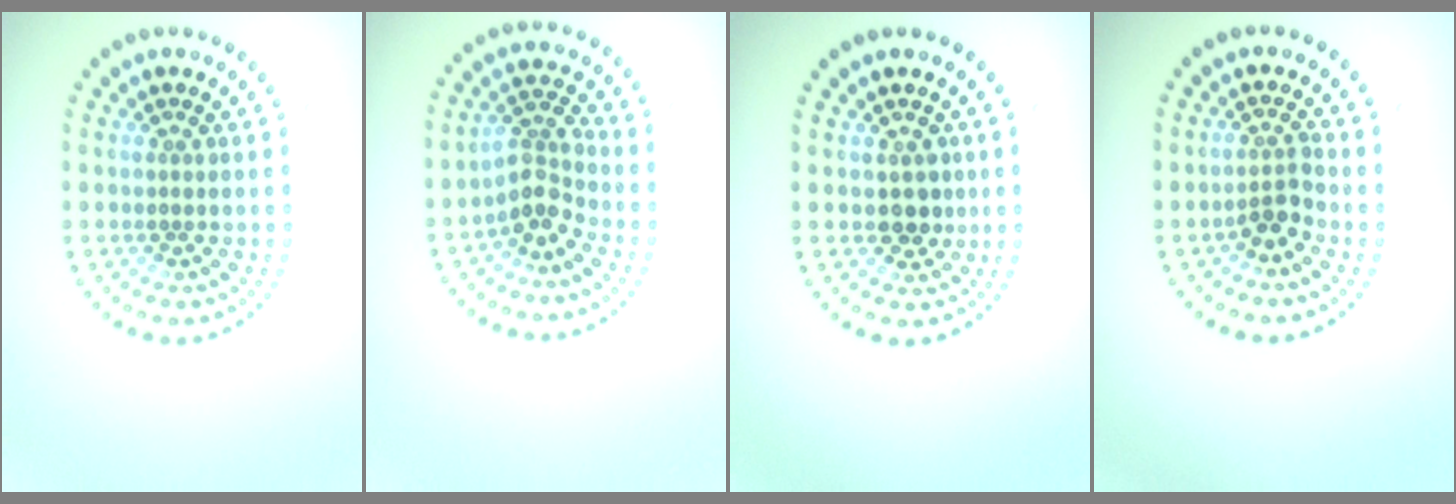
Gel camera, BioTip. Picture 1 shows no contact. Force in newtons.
{"total": 3.0, "press": 2.4, "slide": 1.8}
{"total": 1.9, "press": 1.8, "slide": 0.6}
{"total": 2.0, "press": 1.5, "slide": 1.3}